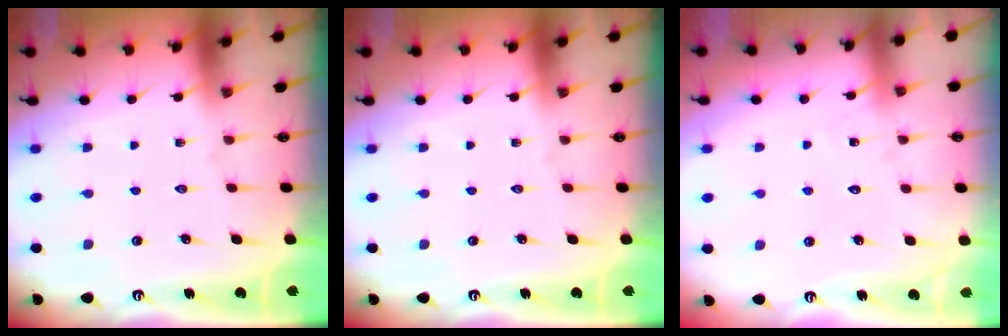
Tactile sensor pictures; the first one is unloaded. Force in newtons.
{"total": 0.0}
{"total": 5.8, "press": 5.8, "slide": 0.5}